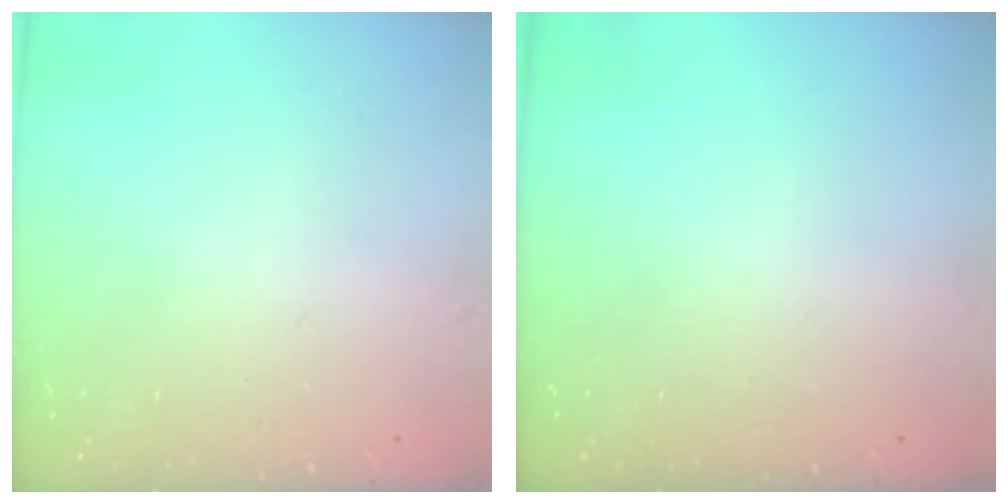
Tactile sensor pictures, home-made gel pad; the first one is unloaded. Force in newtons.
{"total": 0.0}